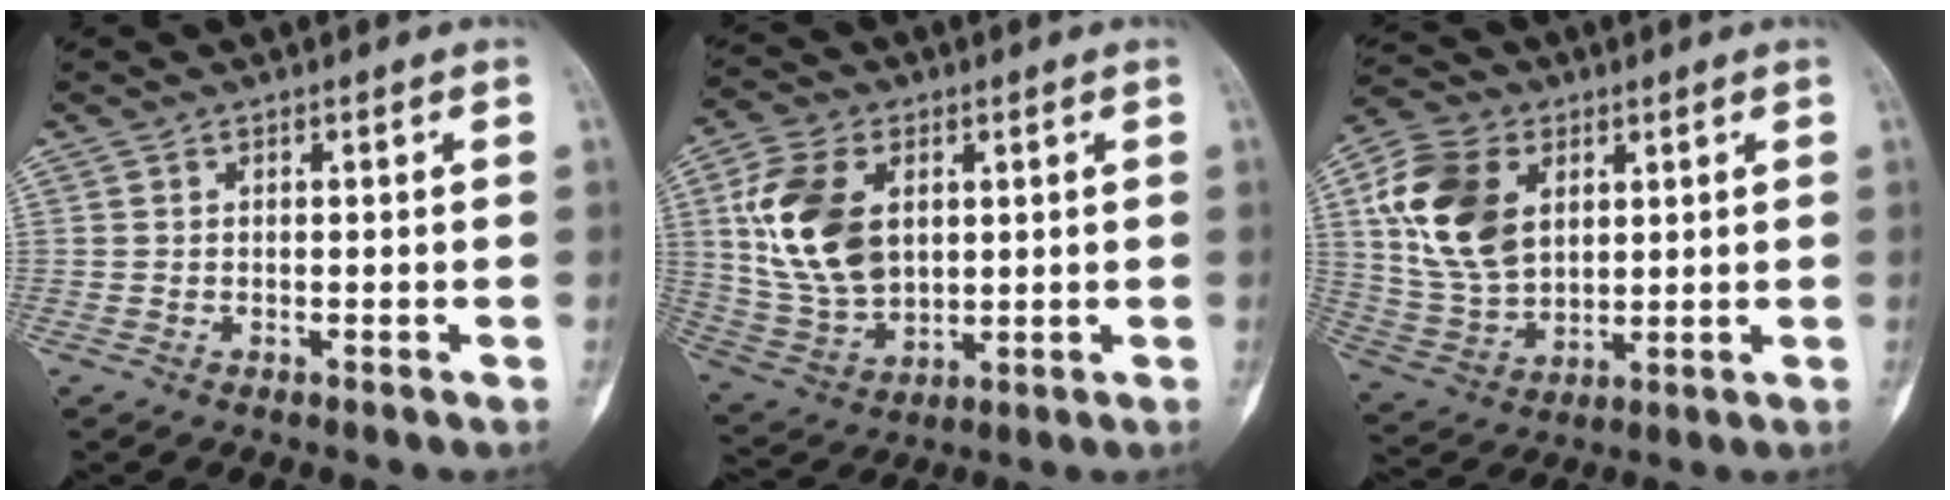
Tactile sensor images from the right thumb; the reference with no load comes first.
{"total": 15.9, "force": [3.7, 10.4, 11.5], "torque": [-0.215, -0.008, 0.080]}
{"total": 16.4, "force": [4.8, 11.3, 10.9], "torque": [-0.201, -0.007, 0.096]}